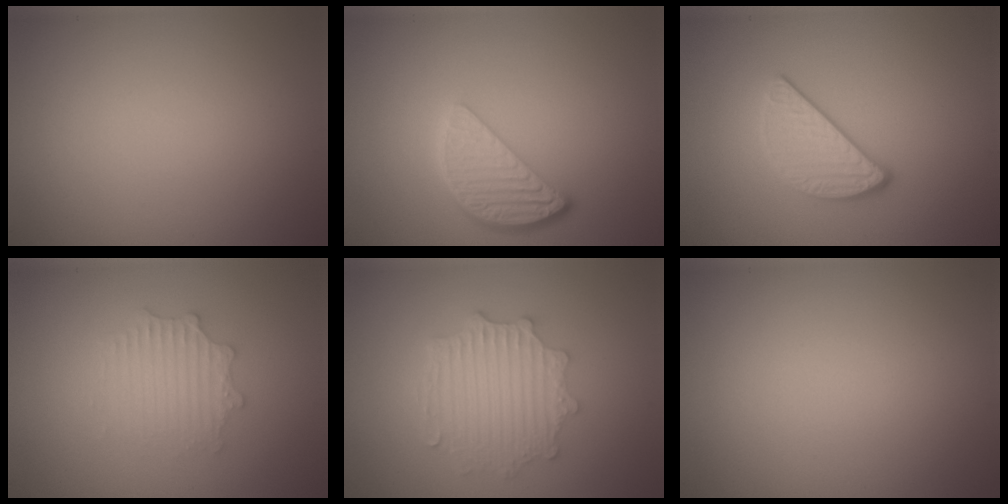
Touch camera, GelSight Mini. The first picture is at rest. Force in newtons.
{"total": 3.6, "press": 3.0, "slide": 2.0}
{"total": 3.1, "press": 2.5, "slide": 1.8}
{"total": 2.6, "press": 2.6, "slide": 0.4}
{"total": 4.6, "press": 3.7, "slide": 2.7}
{"total": 0.0}